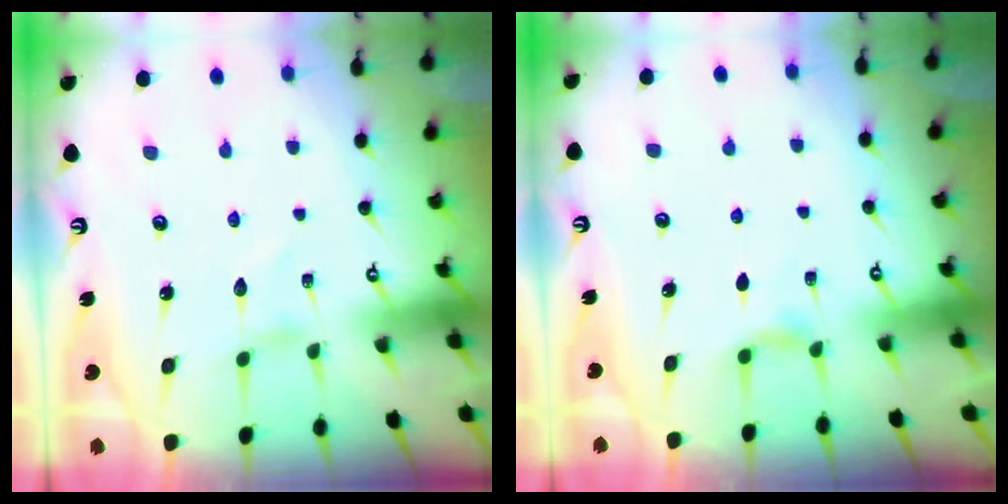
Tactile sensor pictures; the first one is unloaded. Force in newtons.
{"total": 4.9, "press": 4.9, "slide": 0.6}